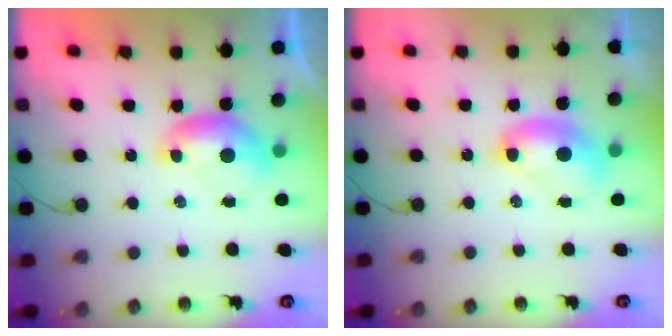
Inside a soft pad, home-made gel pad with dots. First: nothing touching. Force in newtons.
{"total": 2.6, "press": 2.6, "slide": 0.1}